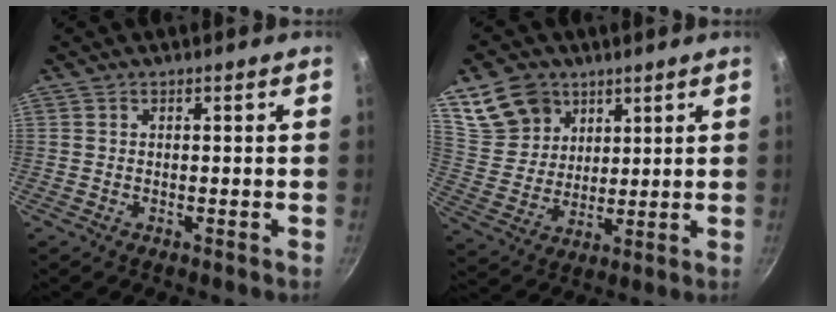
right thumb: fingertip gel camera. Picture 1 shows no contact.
{"total": 11.8, "force": [6.6, 8.9, 4.3], "torque": [-0.050, -0.025, 0.136]}